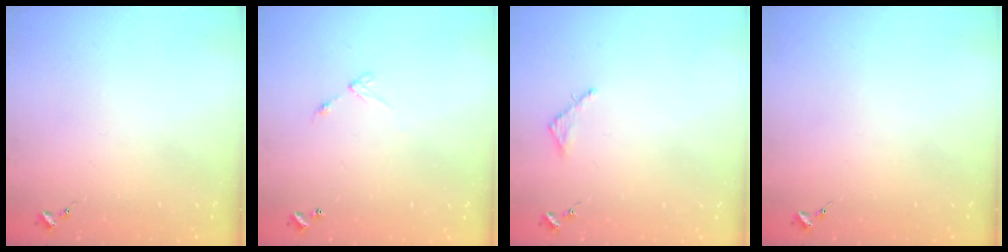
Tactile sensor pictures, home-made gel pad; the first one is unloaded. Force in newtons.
{"total": 4.6, "press": 4.6, "slide": 0.5}
{"total": 2.5, "press": 2.5, "slide": 0.2}
{"total": 0.0}